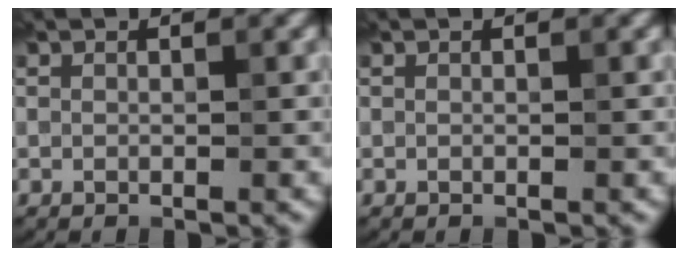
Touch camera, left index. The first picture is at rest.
{"total": 0.0}